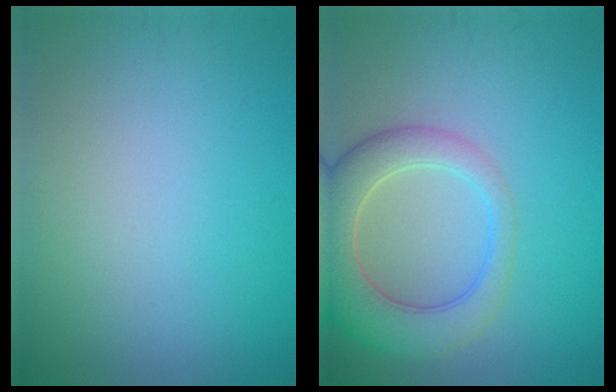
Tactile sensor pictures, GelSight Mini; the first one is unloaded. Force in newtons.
{"total": 6.7, "press": 6.7, "slide": 0.5}